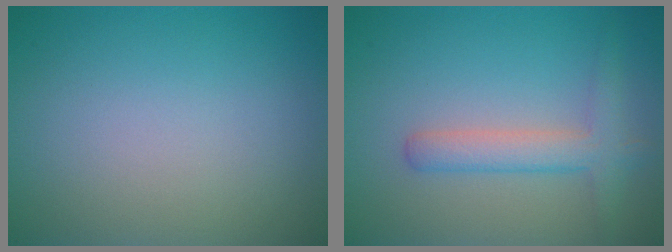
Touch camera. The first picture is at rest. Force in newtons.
{"total": 3.0, "press": 3.0, "slide": 0.2}